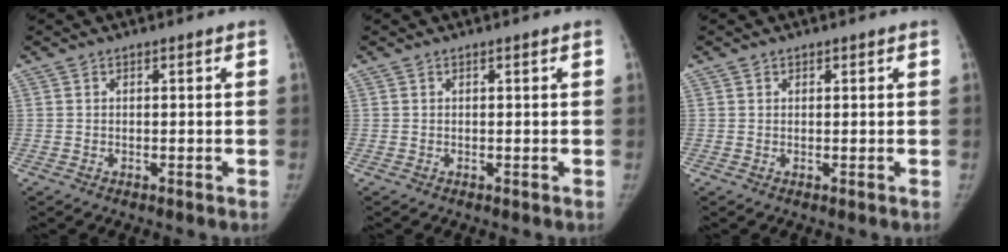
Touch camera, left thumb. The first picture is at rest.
{"total": 0.0}
{"total": 0.6, "force": [0.4, 0.5, 0.0], "torque": [0.005, -0.001, 0.004]}